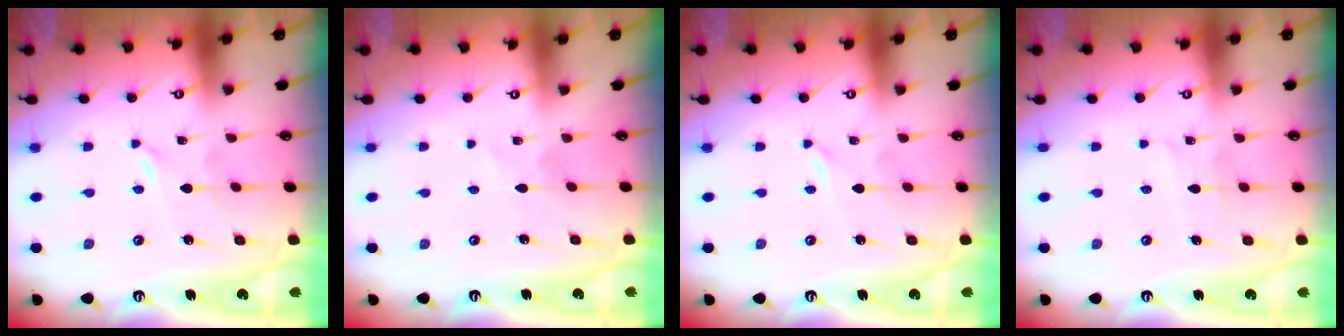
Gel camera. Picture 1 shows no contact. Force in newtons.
{"total": 2.4, "press": 2.4, "slide": 0.3}
{"total": 0.0}
{"total": 2.9, "press": 2.9, "slide": 0.4}